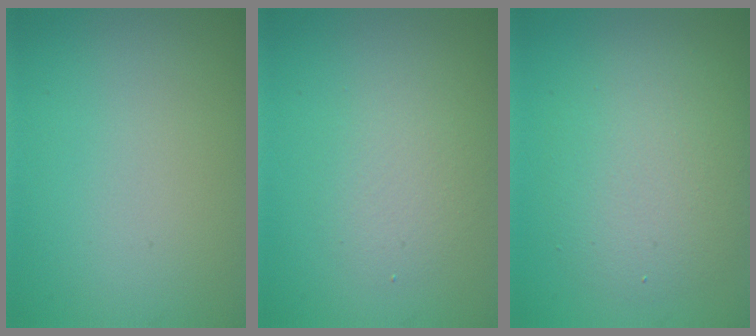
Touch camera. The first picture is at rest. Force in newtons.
{"total": 2.4, "press": 2.4, "slide": 0.1}
{"total": 5.1, "press": 5.1, "slide": 0.3}